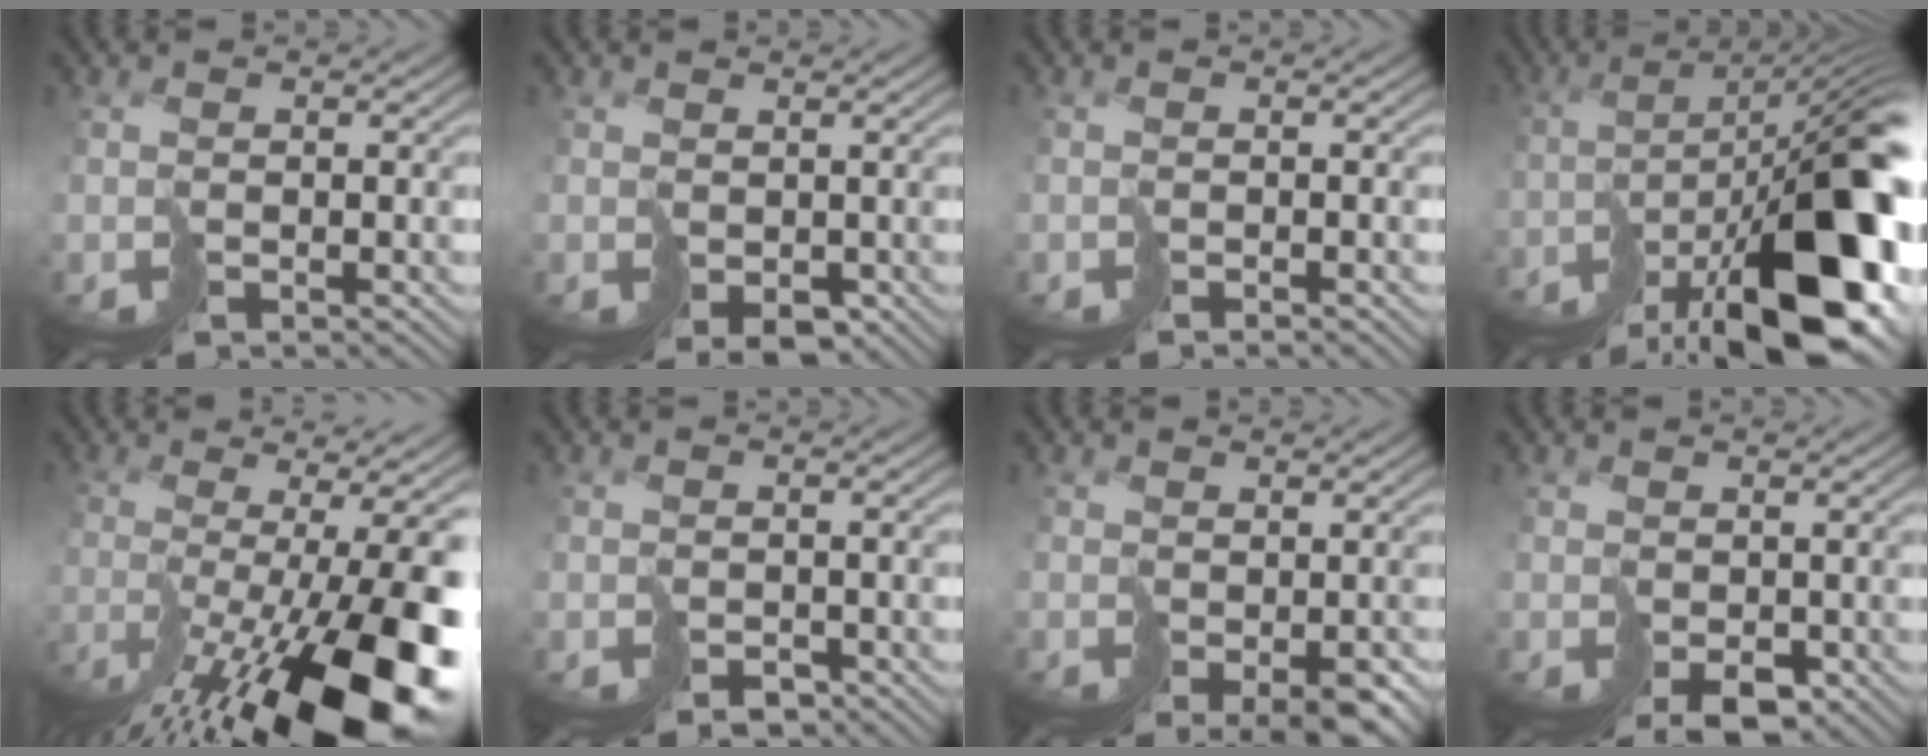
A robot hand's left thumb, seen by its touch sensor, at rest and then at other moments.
{"total": 2.4, "force": [0.0, 1.9, 1.4], "torque": [-0.030, -0.007, 0.006]}
{"total": 0.8, "force": [-0.8, -0.2, -0.1], "torque": [0.008, 0.001, -0.015]}
{"total": 17.8, "force": [-9.2, 5.5, 14.2], "torque": [-0.191, -0.009, -0.143]}
{"total": 17.2, "force": [-7.5, 3.7, 15.0], "torque": [-0.210, -0.020, -0.115]}
{"total": 2.1, "force": [-1.5, 1.4, 0.7], "torque": [-0.003, -0.006, -0.023]}
{"total": 6.1, "force": [-2.3, 3.4, 4.6], "torque": [-0.081, -0.028, -0.015]}
{"total": 3.0, "force": [-0.8, 2.1, 1.9], "torque": [-0.036, -0.005, -0.005]}